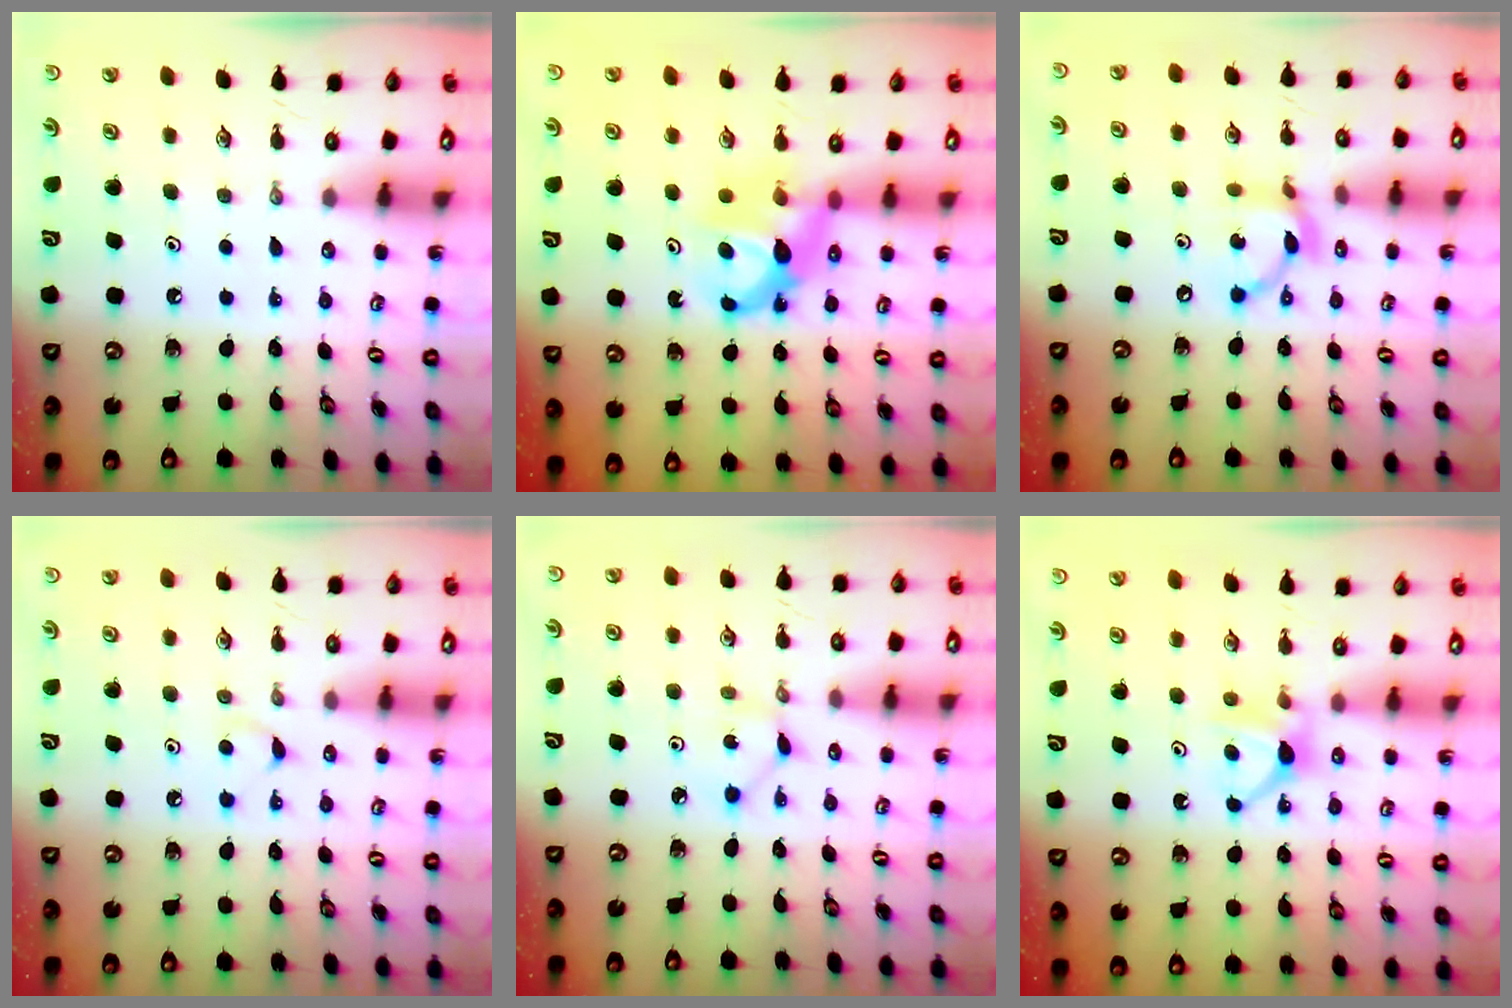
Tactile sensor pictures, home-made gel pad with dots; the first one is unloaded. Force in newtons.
{"total": 6.8, "press": 6.8, "slide": 0.2}
{"total": 10.4, "press": 10.4, "slide": 0.5}
{"total": 3.8, "press": 3.8, "slide": 0.5}
{"total": 2.0, "press": 1.9, "slide": 0.2}
{"total": 5.1, "press": 5.0, "slide": 0.6}